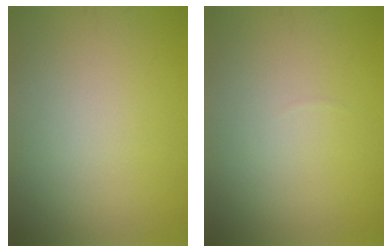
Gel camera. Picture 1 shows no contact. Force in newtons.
{"total": 0.0}